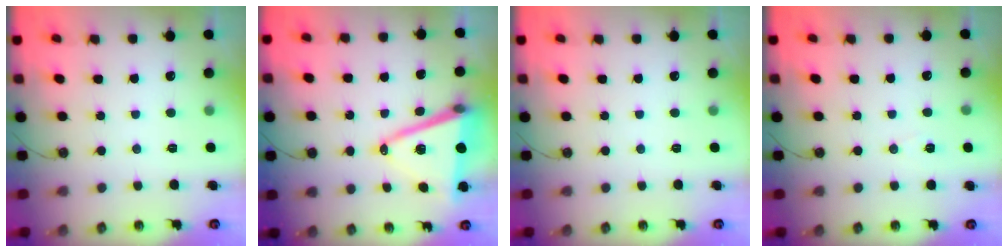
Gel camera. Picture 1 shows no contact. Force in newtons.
{"total": 15.0, "press": 14.5, "slide": 3.9}
{"total": 0.0}
{"total": 5.8, "press": 3.8, "slide": 4.5}